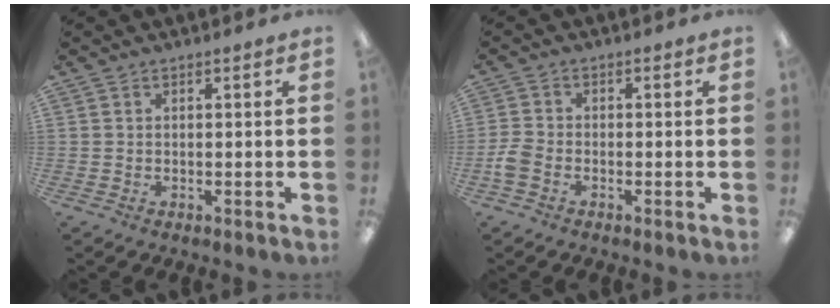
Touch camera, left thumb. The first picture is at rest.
{"total": 3.6, "force": [-1.6, 2.3, 2.3], "torque": [-0.050, 0.004, -0.031]}